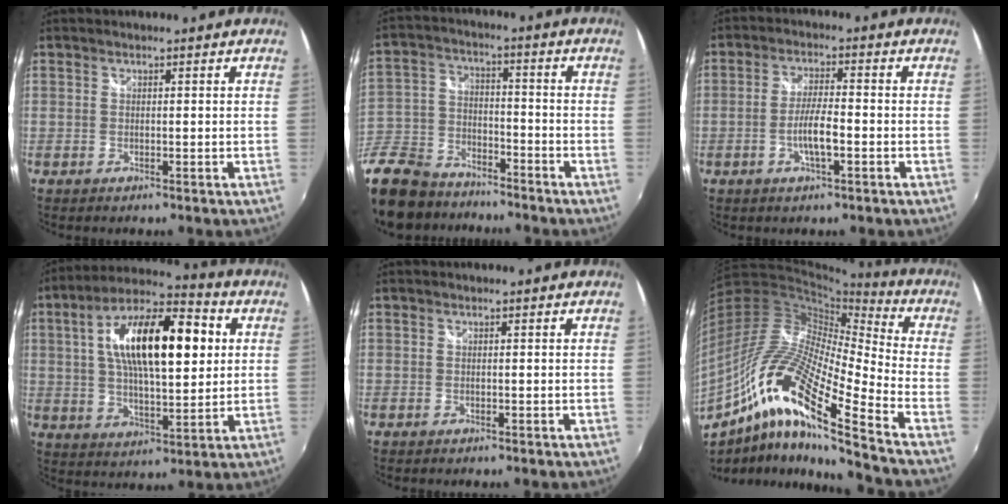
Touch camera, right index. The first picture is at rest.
{"total": 19.8, "force": [-14.6, 10.4, 8.5], "torque": [-0.225, -0.004, -0.254]}
{"total": 5.4, "force": [-1.9, 0.9, 5.0], "torque": [-0.098, 0.000, -0.035]}
{"total": 20.2, "force": [4.3, 7.7, 18.2], "torque": [-0.321, 0.032, 0.067]}
{"total": 0.0}
{"total": 20.8, "force": [-10.6, 3.4, 17.6], "torque": [-0.317, -0.024, -0.224]}